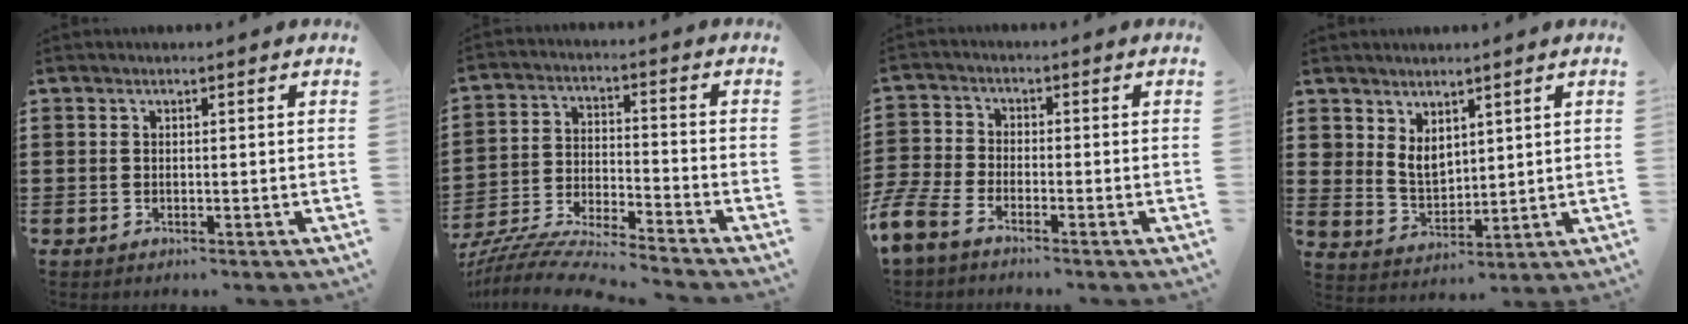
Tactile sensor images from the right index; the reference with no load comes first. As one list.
[{"total": 7.3, "force": [-7.1, 0.0, 2.0], "torque": [-0.050, -0.006, -0.143]}, {"total": 4.5, "force": [-3.9, 1.2, 2.0], "torque": [-0.077, -0.010, -0.088]}, {"total": 4.7, "force": [3.0, 3.0, 1.9], "torque": [-0.050, 0.003, 0.057]}]